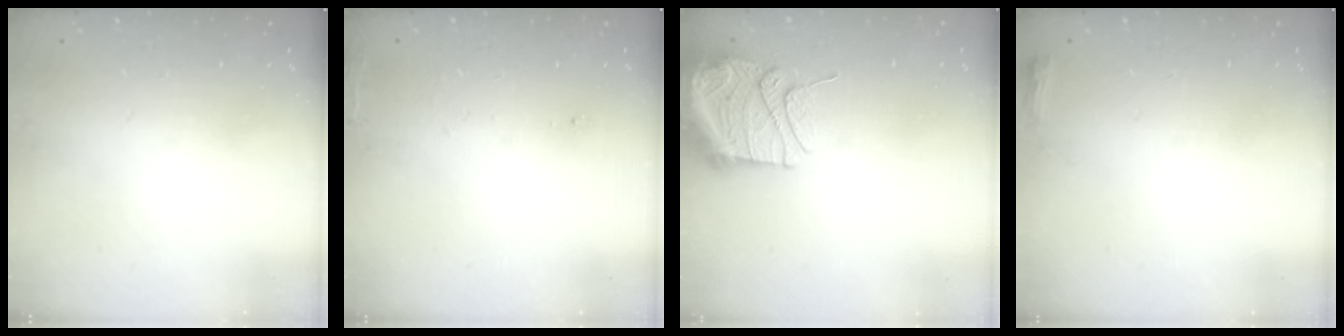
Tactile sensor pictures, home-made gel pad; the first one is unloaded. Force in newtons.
{"total": 5.9, "press": 5.7, "slide": 1.6}
{"total": 13.1, "press": 13.1, "slide": 1.5}
{"total": 3.5, "press": 3.4, "slide": 0.8}